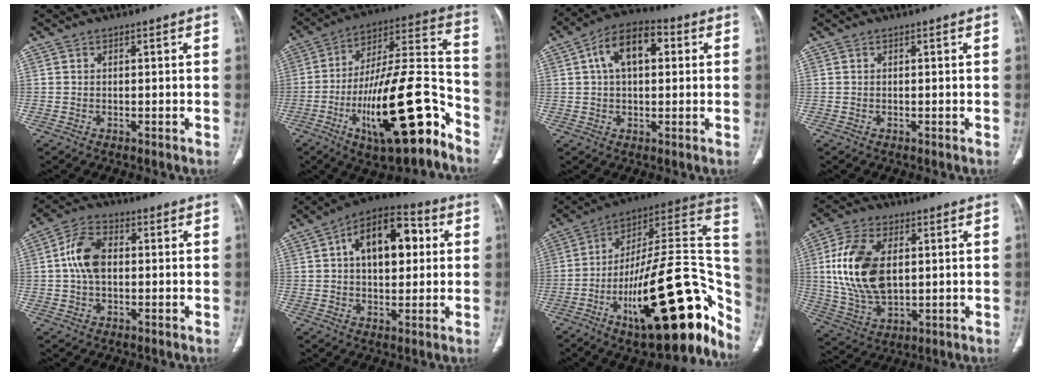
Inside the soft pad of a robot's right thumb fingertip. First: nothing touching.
{"total": 25.3, "force": [-11.9, 7.6, 21.0], "torque": [-0.328, 0.069, -0.185]}
{"total": 11.1, "force": [2.8, 6.2, 8.7], "torque": [-0.135, 0.024, 0.038]}
{"total": 0.0}
{"total": 8.0, "force": [0.6, 5.0, 6.2], "torque": [-0.118, 0.018, 0.005]}
{"total": 15.2, "force": [3.3, 8.6, 12.1], "torque": [-0.153, 0.021, 0.044]}
{"total": 34.0, "force": [-13.4, 11.8, 28.9], "torque": [-0.323, 0.075, -0.201]}
{"total": 16.2, "force": [2.3, 9.5, 12.9], "torque": [-0.249, -0.005, 0.049]}